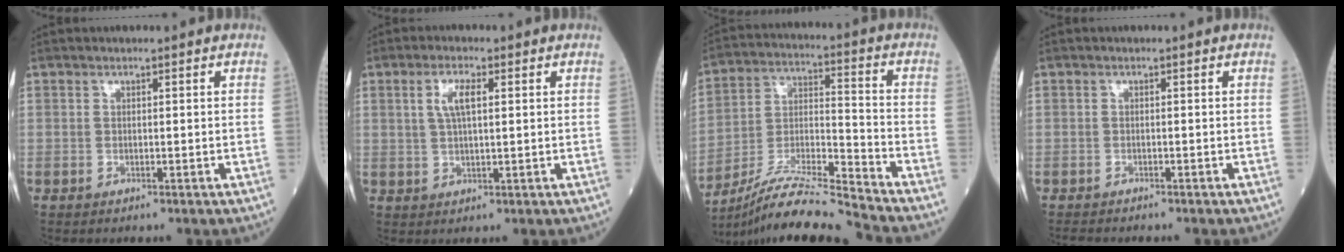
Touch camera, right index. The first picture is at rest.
{"total": 4.0, "force": [1.3, 1.0, 3.7], "torque": [-0.079, 0.005, 0.027]}
{"total": 13.8, "force": [-12.9, -2.2, 4.4], "torque": [-0.082, 0.002, -0.240]}
{"total": 1.9, "force": [-1.8, 0.5, 0.3], "torque": [-0.008, -0.004, -0.027]}